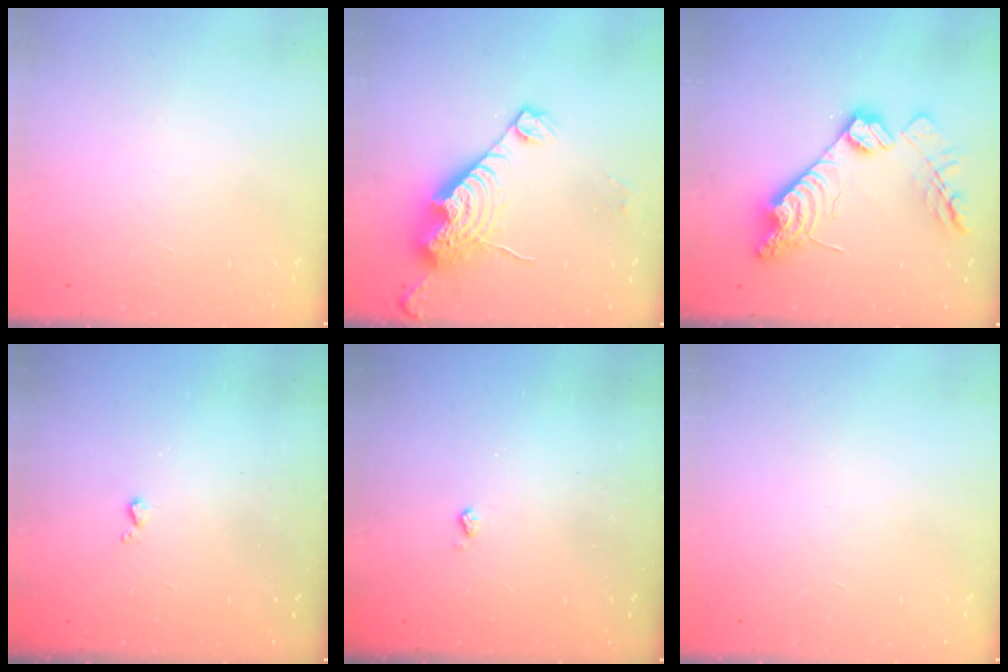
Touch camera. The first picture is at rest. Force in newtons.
{"total": 14.9, "press": 14.9, "slide": 1.3}
{"total": 16.3, "press": 16.3, "slide": 0.7}
{"total": 3.3, "press": 3.3, "slide": 0.5}
{"total": 2.5, "press": 2.5, "slide": 0.5}
{"total": 0.0}